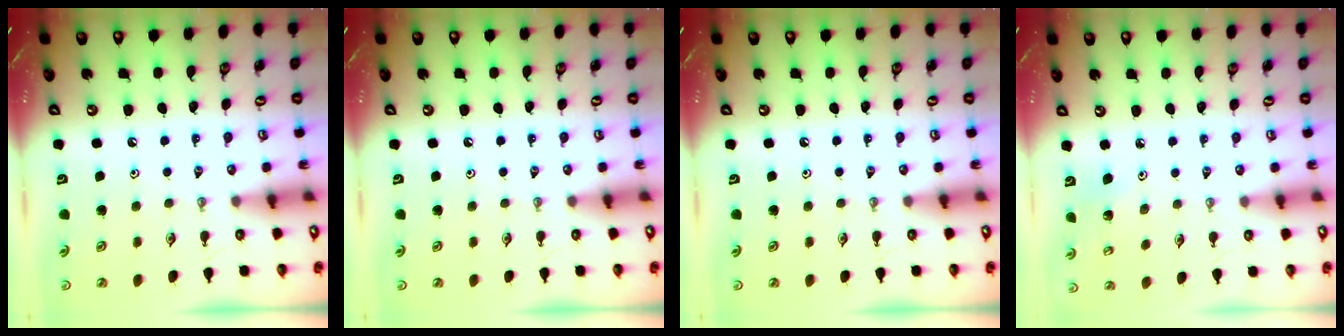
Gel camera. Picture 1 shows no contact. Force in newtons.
{"total": 0.0}
{"total": 0.0}
{"total": 4.8, "press": 4.6, "slide": 1.3}